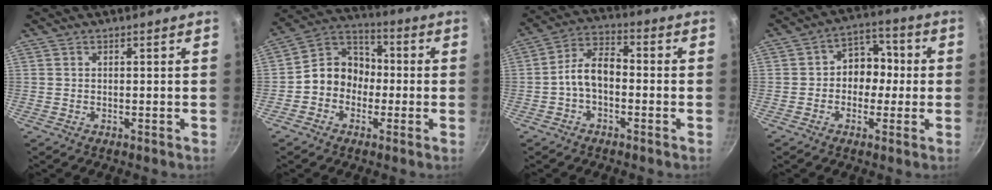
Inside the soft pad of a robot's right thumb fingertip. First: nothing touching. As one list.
[{"total": 10.6, "force": [-1.8, 8.9, 5.4], "torque": [-0.059, 0.042, -0.049]}, {"total": 8.0, "force": [-1.5, 4.8, 6.3], "torque": [-0.107, 0.034, -0.039]}, {"total": 8.5, "force": [-0.2, 6.5, 5.4], "torque": [-0.034, 0.032, -0.016]}]